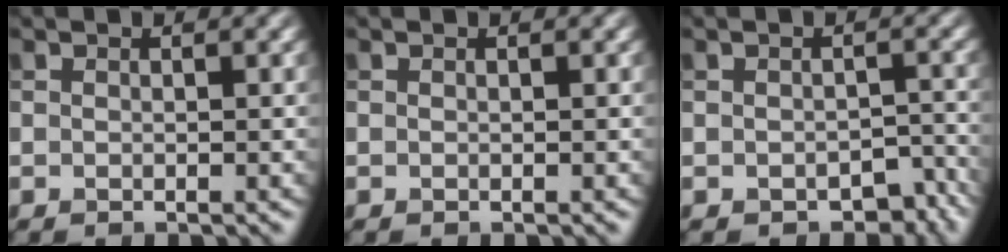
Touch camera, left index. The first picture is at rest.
{"total": 0.0}
{"total": 2.8, "force": [-1.9, 1.6, 1.4], "torque": [-0.011, -0.008, -0.018]}